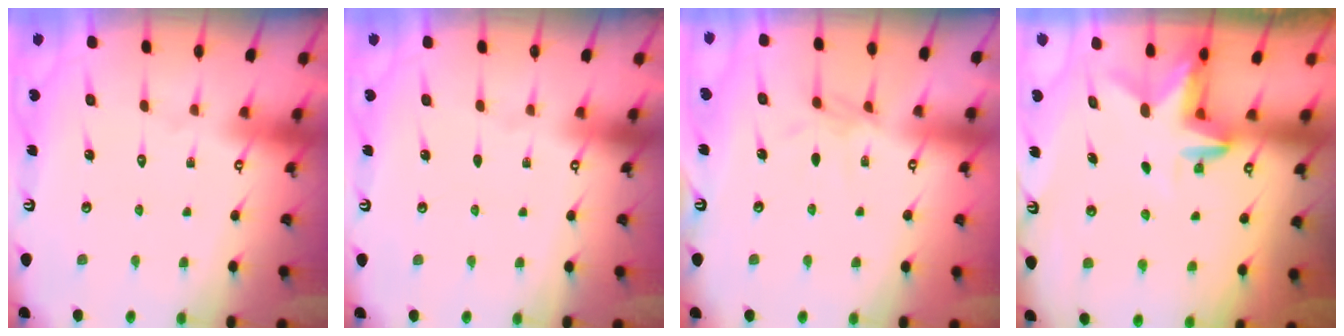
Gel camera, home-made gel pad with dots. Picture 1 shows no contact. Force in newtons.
{"total": 0.0}
{"total": 5.7, "press": 5.7, "slide": 0.6}
{"total": 3.0, "press": 3.0, "slide": 0.3}